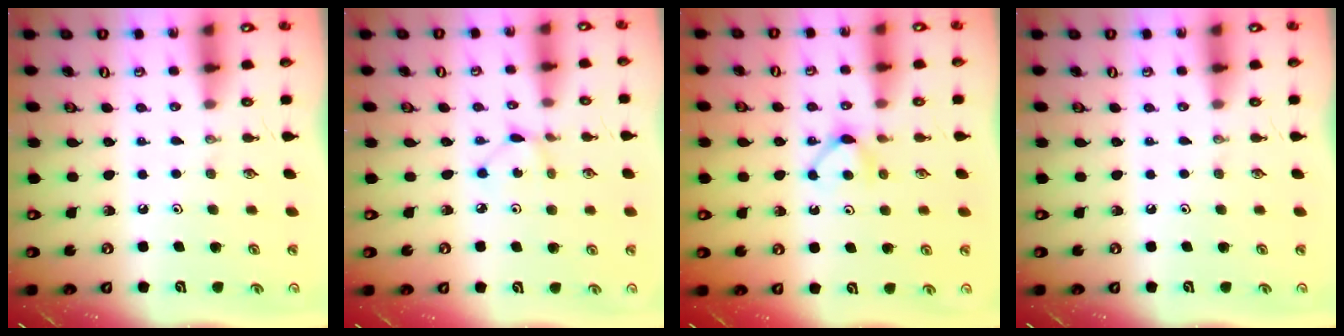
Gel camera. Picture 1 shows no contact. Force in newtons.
{"total": 2.2, "press": 2.2, "slide": 0.3}
{"total": 5.2, "press": 5.1, "slide": 0.7}
{"total": 0.0}